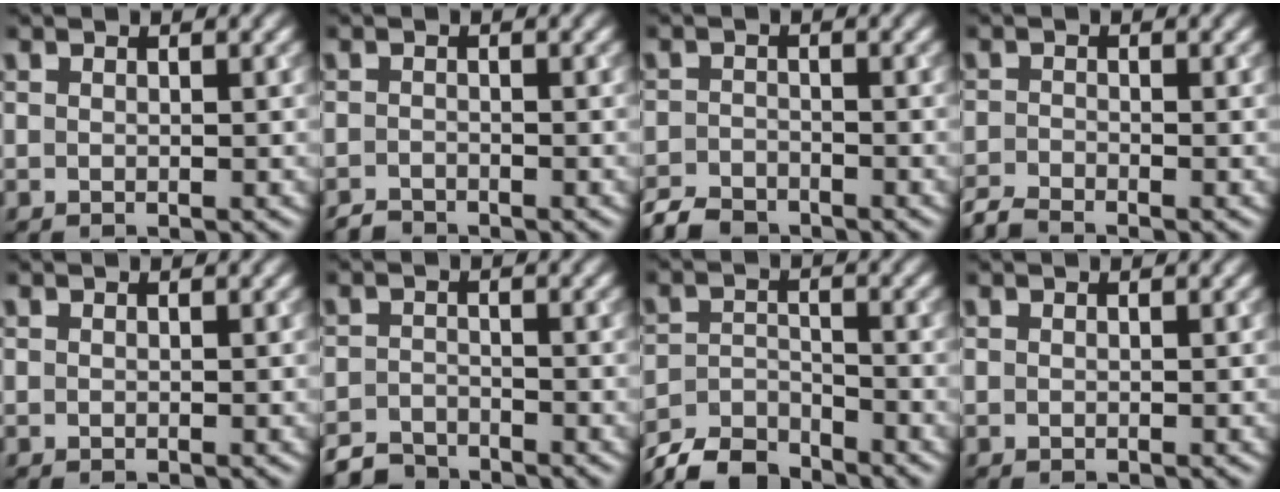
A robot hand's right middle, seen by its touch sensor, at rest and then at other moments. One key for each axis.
{"total": 1.2, "fx": -1.2, "fy": 0.2, "fz": 0.1, "tx": 0.002, "ty": -0.001, "tz": -0.025}
{"total": 3.1, "fx": -2.8, "fy": 1.2, "fz": 0.8, "tx": -0.011, "ty": -0.005, "tz": -0.058}
{"total": 2.1, "fx": -2.0, "fy": 0.2, "fz": 0.7, "tx": -0.015, "ty": -0.008, "tz": -0.047}
{"total": 0.0}
{"total": 2.6, "fx": -2.5, "fy": 0.7, "fz": 0.3, "tx": -0.002, "ty": 0.000, "tz": -0.052}
{"total": 5.0, "fx": -4.6, "fy": 1.3, "fz": 1.3, "tx": -0.021, "ty": -0.006, "tz": -0.095}
{"total": 0.0}